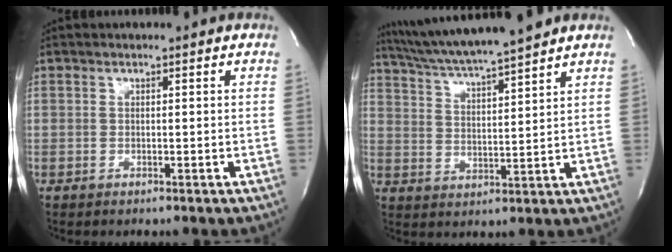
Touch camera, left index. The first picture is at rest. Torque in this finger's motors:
{"motor_torque": [-0.12, -0.13, 0.18, 0.05]}